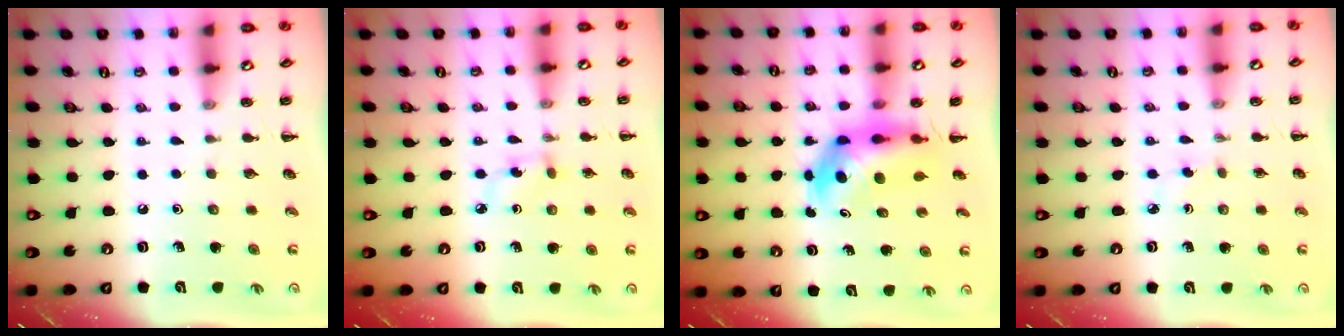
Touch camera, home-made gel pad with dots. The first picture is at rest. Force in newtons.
{"total": 4.6, "press": 4.4, "slide": 1.5}
{"total": 6.2, "press": 5.9, "slide": 1.7}
{"total": 2.3, "press": 2.1, "slide": 0.9}